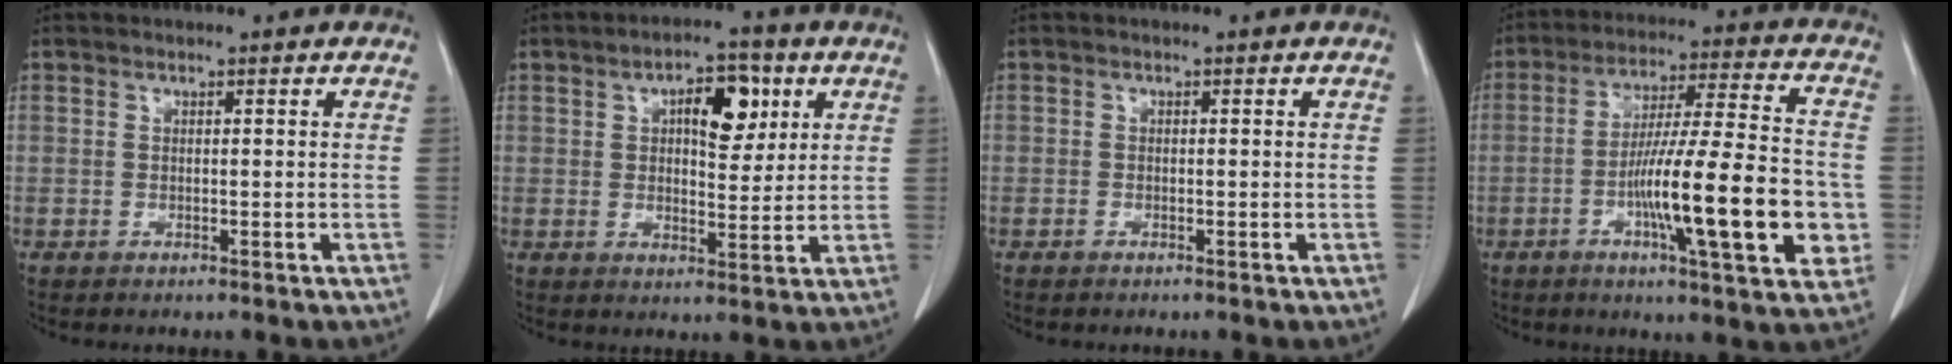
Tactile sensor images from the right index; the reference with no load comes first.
{"total": 8.8, "force": [3.1, 4.0, 7.2], "torque": [-0.111, 0.017, 0.052]}
{"total": 1.1, "force": [-0.5, 0.7, 0.6], "torque": [-0.013, 0.001, -0.006]}
{"total": 19.1, "force": [-4.4, 2.2, 18.4], "torque": [-0.275, 0.002, -0.066]}